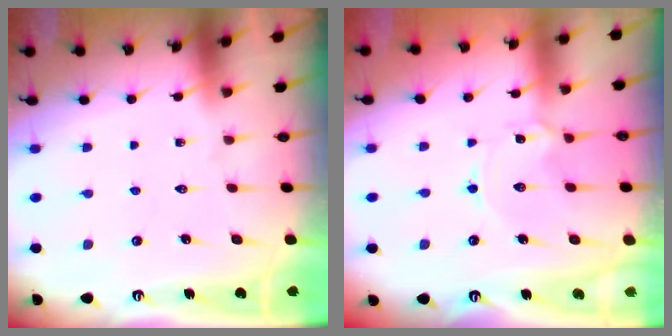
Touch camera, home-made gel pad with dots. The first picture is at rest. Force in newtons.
{"total": 1.5, "press": 1.5, "slide": 0.2}